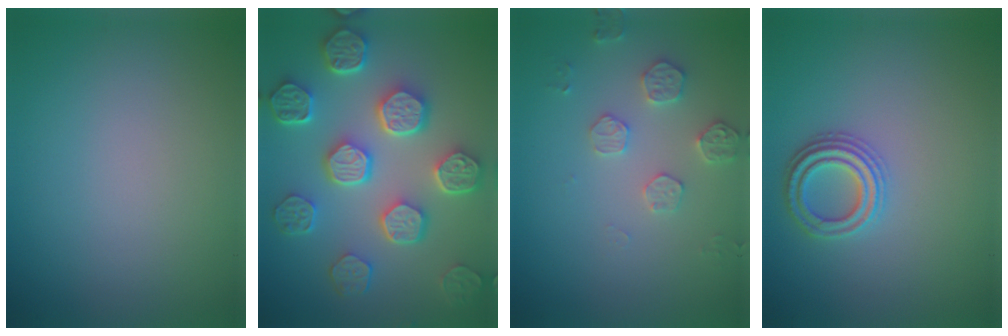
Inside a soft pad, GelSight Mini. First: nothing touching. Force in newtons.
{"total": 7.9, "press": 6.1, "slide": 5.0}
{"total": 2.5, "press": 2.5, "slide": 0.5}
{"total": 2.7, "press": 2.6, "slide": 0.8}